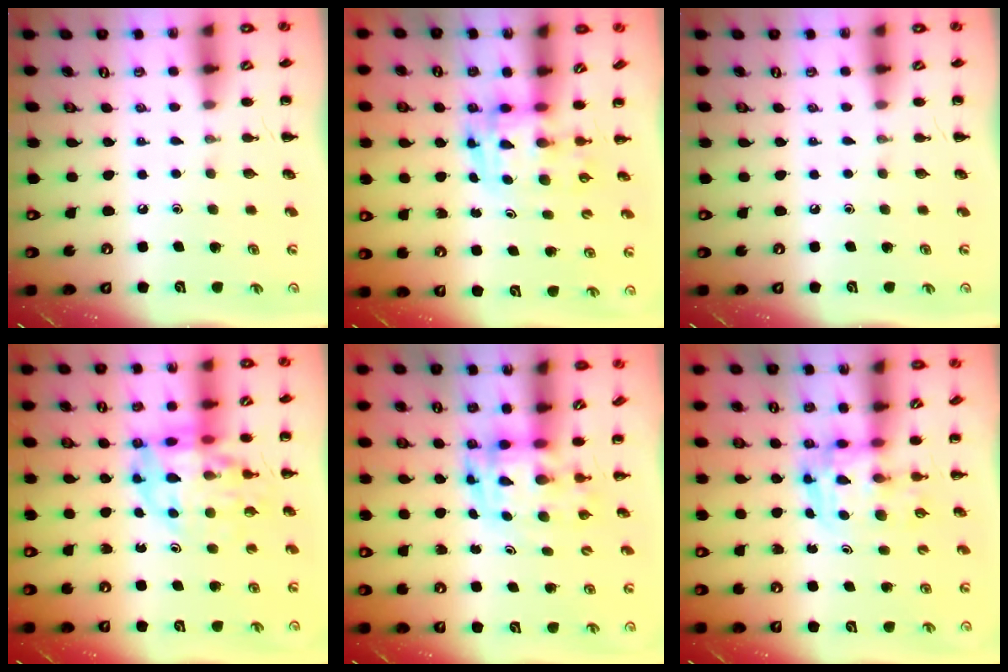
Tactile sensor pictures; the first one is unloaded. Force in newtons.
{"total": 3.4, "press": 3.4, "slide": 0.6}
{"total": 0.0}
{"total": 14.9, "press": 14.4, "slide": 3.8}
{"total": 3.8, "press": 3.7, "slide": 0.7}
{"total": 3.6, "press": 3.6, "slide": 0.6}